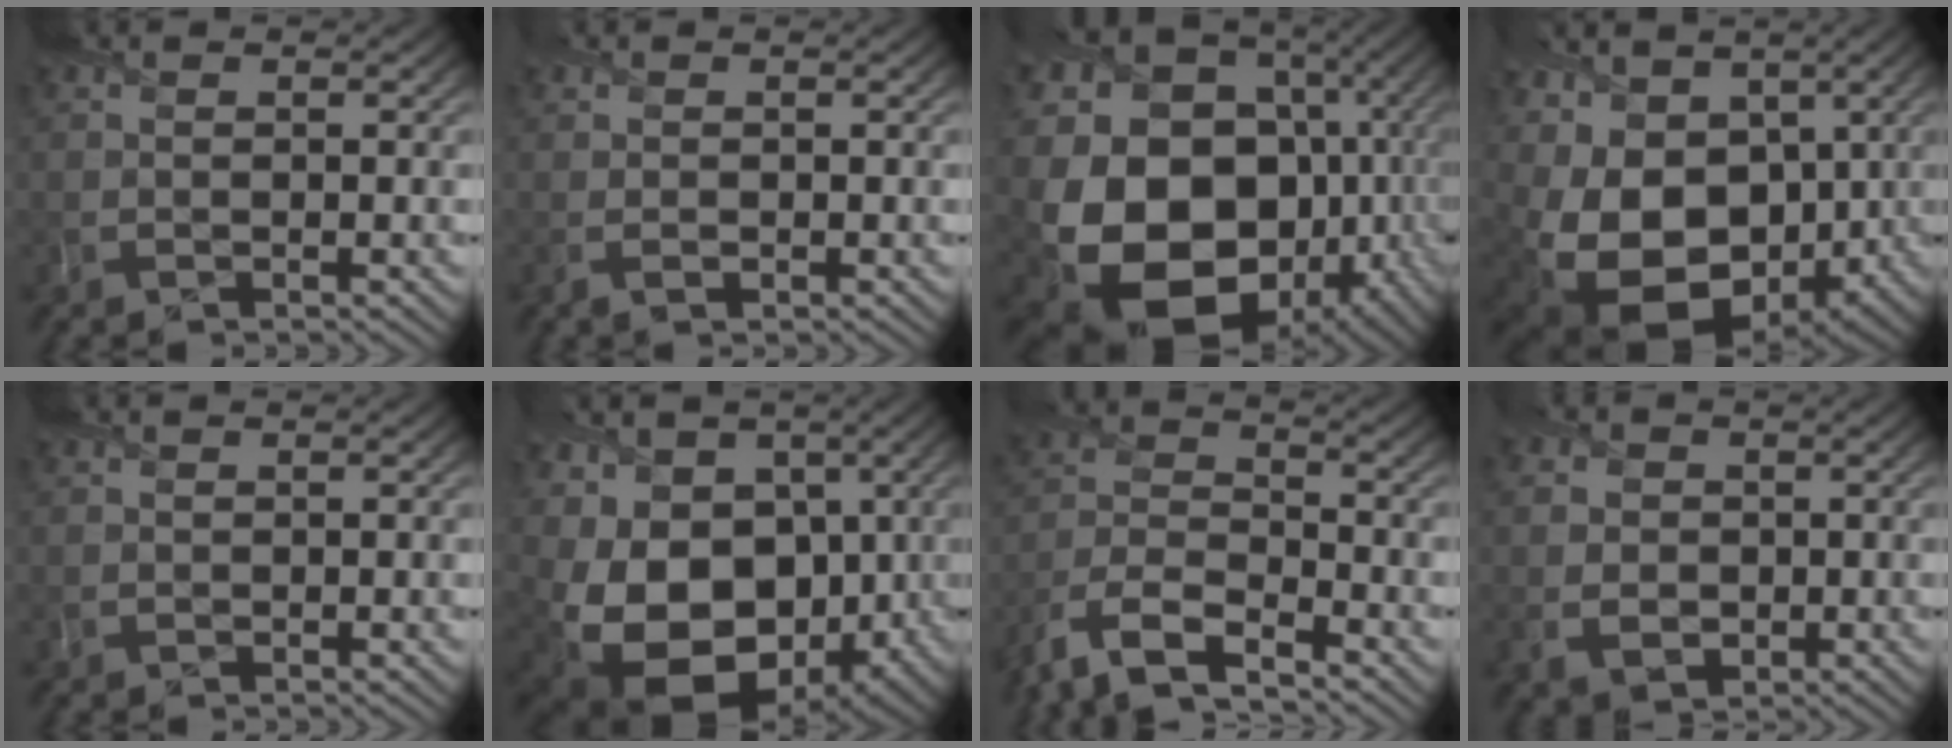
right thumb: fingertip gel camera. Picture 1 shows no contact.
{"total": 1.0, "force": [-0.2, 0.6, 0.8], "torque": [-0.019, -0.004, -0.001]}
{"total": 21.9, "force": [-2.7, 17.5, 12.8], "torque": [-0.285, -0.060, -0.001]}
{"total": 16.9, "force": [-1.3, 12.8, 10.9], "torque": [-0.242, -0.052, 0.007]}
{"total": 0.5, "force": [0.1, 0.4, 0.3], "torque": [-0.008, -0.003, 0.005]}
{"total": 18.9, "force": [-2.8, 14.5, 11.7], "torque": [-0.234, -0.038, -0.042]}
{"total": 10.8, "force": [-8.5, 3.8, 5.6], "torque": [-0.124, -0.014, -0.181]}
{"total": 5.5, "force": [0.0, 4.7, 2.8], "torque": [-0.079, -0.005, -0.008]}